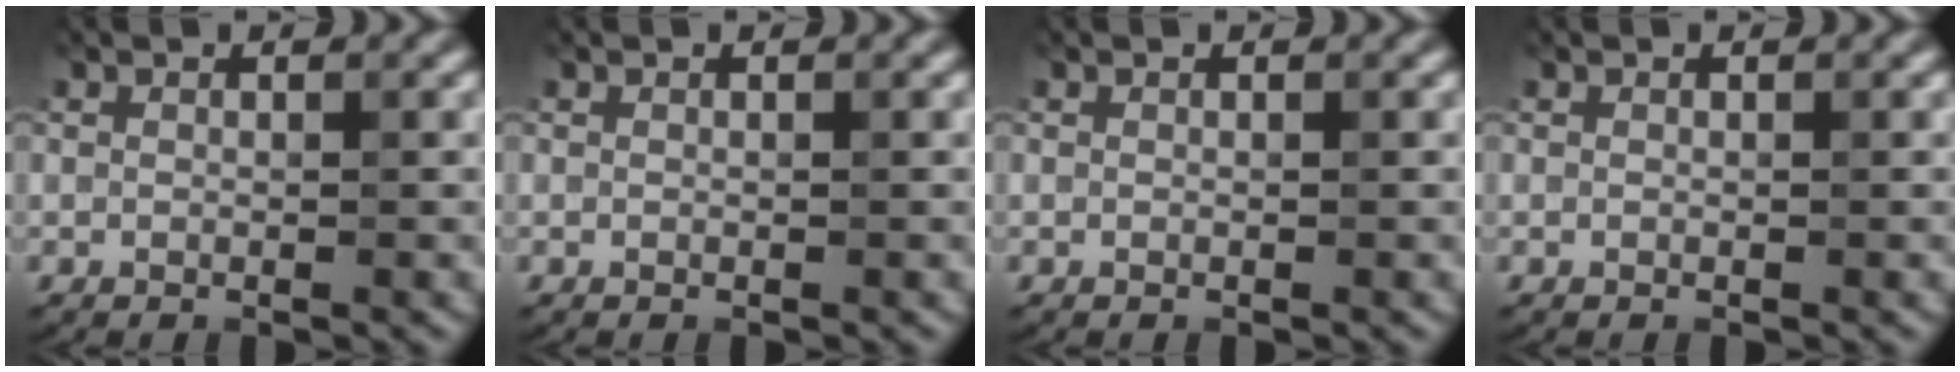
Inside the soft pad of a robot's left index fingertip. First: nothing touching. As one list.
[{"total": 0.0}, {"total": 0.0}, {"total": 0.0}]